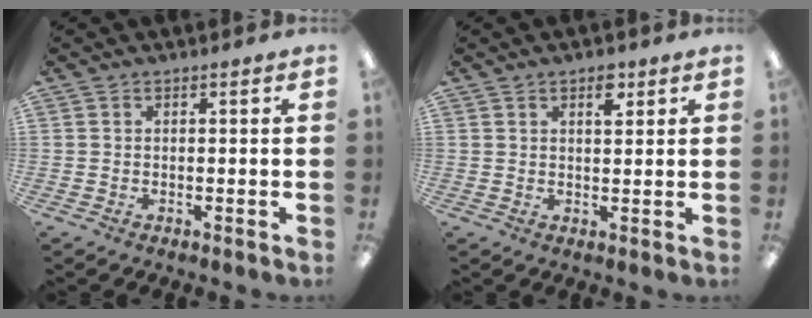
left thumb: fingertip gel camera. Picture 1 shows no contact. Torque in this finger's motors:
{"motor_torque": [-0.01, 0.18, -0.20, -0.30, 0.10]}